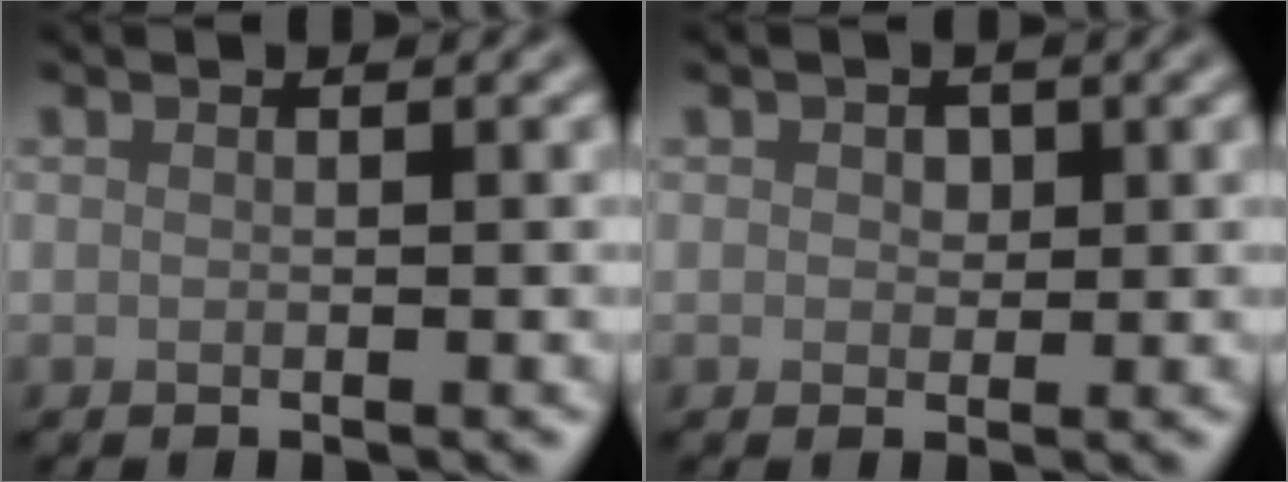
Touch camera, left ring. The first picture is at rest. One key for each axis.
{"total": 1.1, "fx": 0.3, "fy": 0.9, "fz": 0.5, "tx": -0.009, "ty": -0.002, "tz": 0.003}